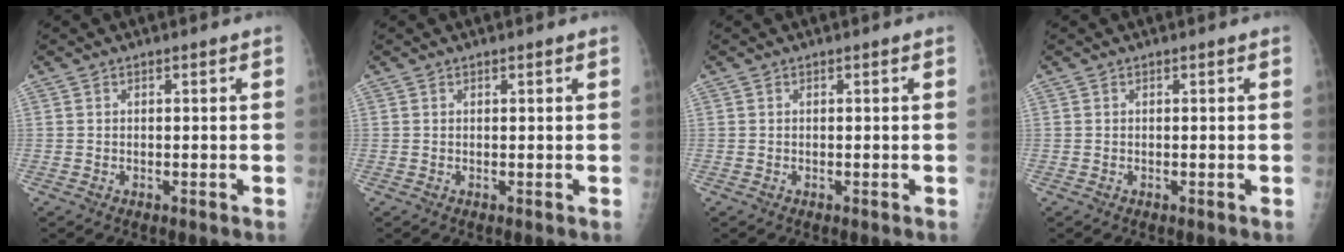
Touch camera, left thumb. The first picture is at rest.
{"total": 0.5, "force": [0.3, 0.1, 0.4], "torque": [-0.008, 0.000, 0.004]}
{"total": 0.0}
{"total": 0.0}